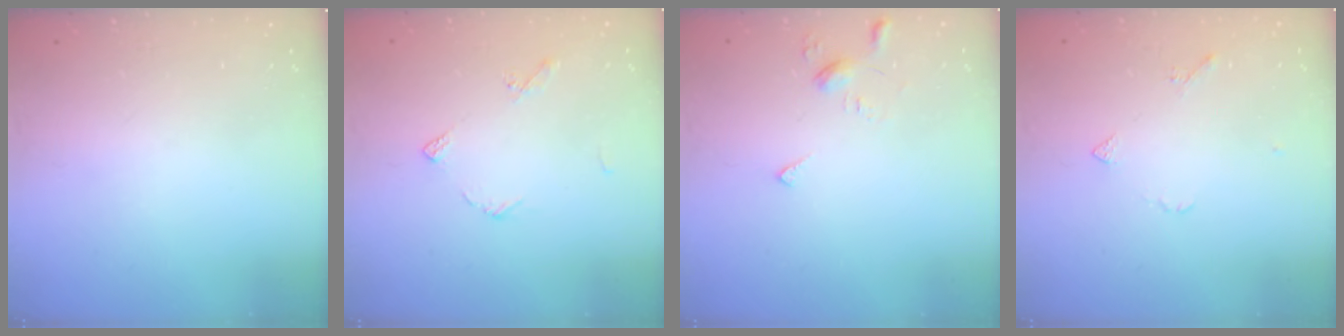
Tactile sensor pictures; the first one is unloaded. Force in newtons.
{"total": 5.3, "press": 5.3, "slide": 0.7}
{"total": 3.3, "press": 3.2, "slide": 0.6}
{"total": 3.8, "press": 3.7, "slide": 0.7}